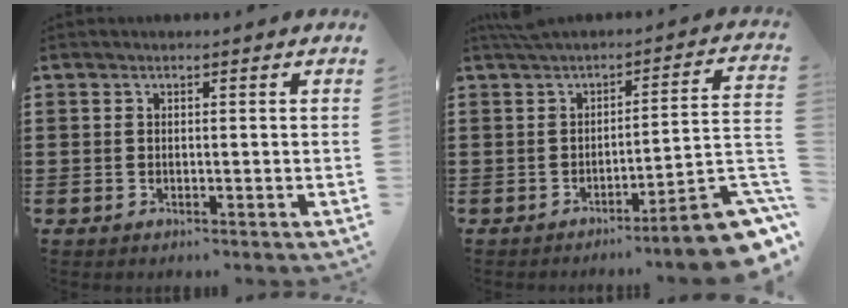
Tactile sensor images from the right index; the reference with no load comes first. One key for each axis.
{"total": 7.8, "fx": -3.9, "fy": 0.1, "fz": 6.8, "tx": -0.102, "ty": -0.015, "tz": -0.078}